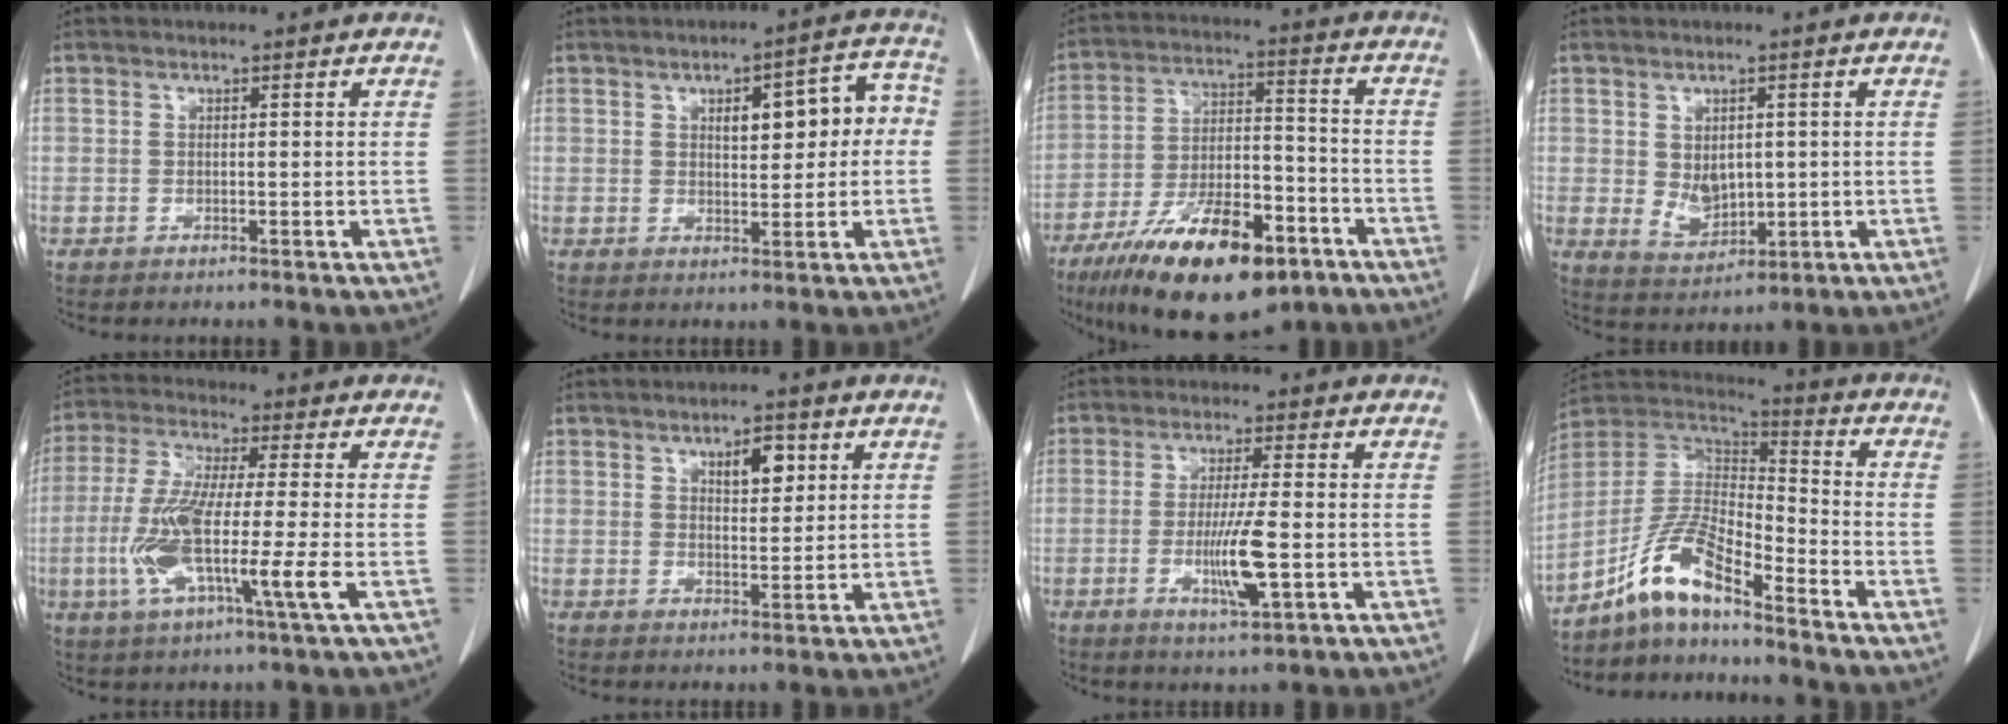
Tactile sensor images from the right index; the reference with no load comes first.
{"total": 8.5, "force": [1.3, 3.4, 7.7], "torque": [-0.093, 0.036, 0.019]}
{"total": 19.3, "force": [-12.0, 6.4, 13.7], "torque": [-0.233, -0.006, -0.200]}
{"total": 5.2, "force": [0.5, 3.6, 3.7], "torque": [-0.065, -0.002, 0.028]}
{"total": 12.8, "force": [-2.8, 0.3, 12.5], "torque": [-0.249, -0.016, -0.059]}
{"total": 4.4, "force": [2.0, 1.8, 3.5], "torque": [-0.055, 0.000, 0.033]}
{"total": 7.3, "force": [-1.7, 0.1, 7.1], "torque": [-0.127, -0.015, -0.028]}
{"total": 10.2, "force": [-7.7, 1.6, 6.5], "torque": [-0.147, 0.018, -0.149]}